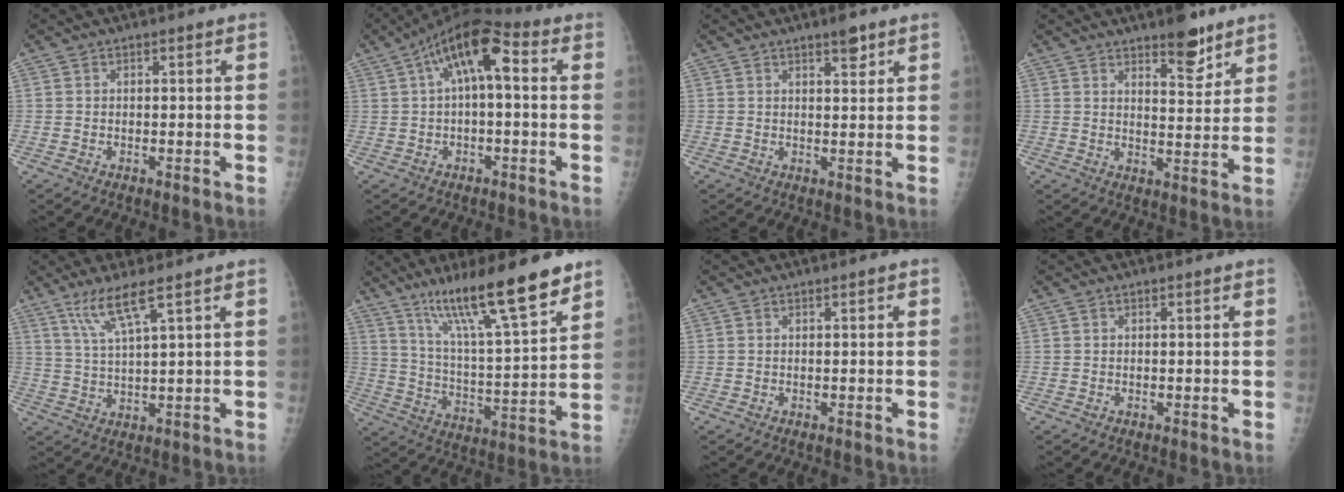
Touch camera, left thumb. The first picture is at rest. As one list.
[{"total": 10.9, "force": [2.2, 4.5, 9.6], "torque": [-0.156, 0.041, 0.026]}, {"total": 3.8, "force": [2.6, 1.1, 2.5], "torque": [-0.026, -0.016, 0.038]}, {"total": 7.8, "force": [5.5, 2.8, 4.7], "torque": [-0.043, -0.038, 0.080]}, {"total": 6.5, "force": [4.1, 0.0, 5.1], "torque": [-0.109, -0.022, 0.091]}, {"total": 19.1, "force": [13.3, 2.4, 13.5], "torque": [-0.203, -0.067, 0.228]}, {"total": 0.6, "force": [0.1, 0.3, 0.5], "torque": [-0.003, 0.002, 0.000]}, {"total": 0.0}]